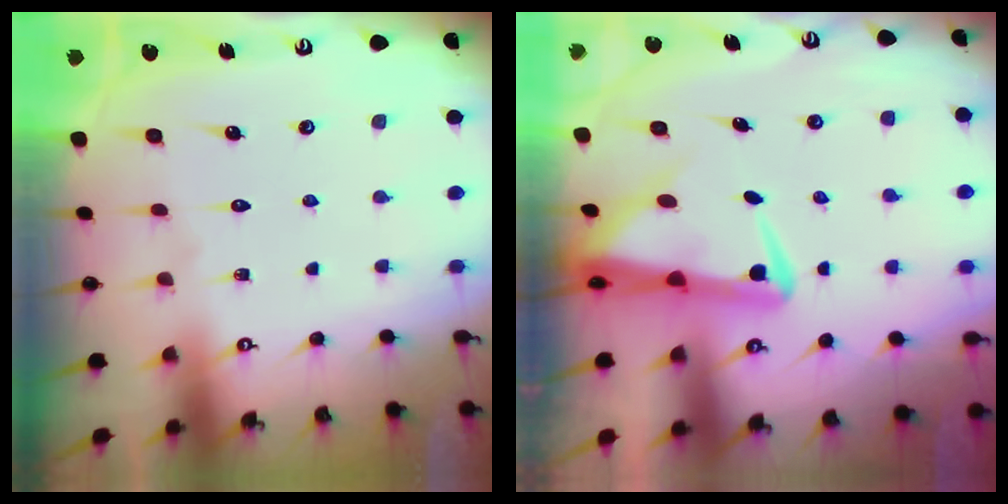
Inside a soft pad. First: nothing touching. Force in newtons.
{"total": 4.9, "press": 4.7, "slide": 1.5}